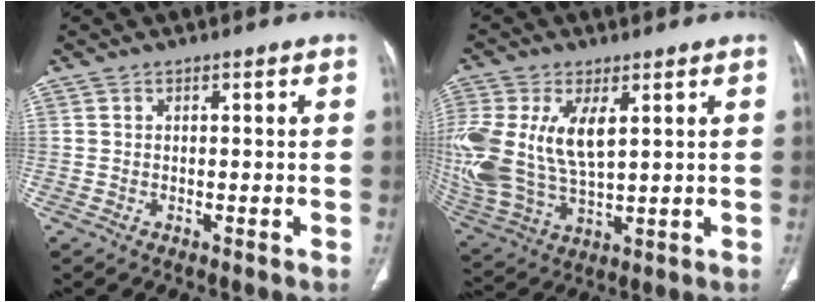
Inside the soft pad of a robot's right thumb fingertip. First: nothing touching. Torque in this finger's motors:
{"motor_torque": [0.13, 0.64, 1.20, 0.72, 0.54]}